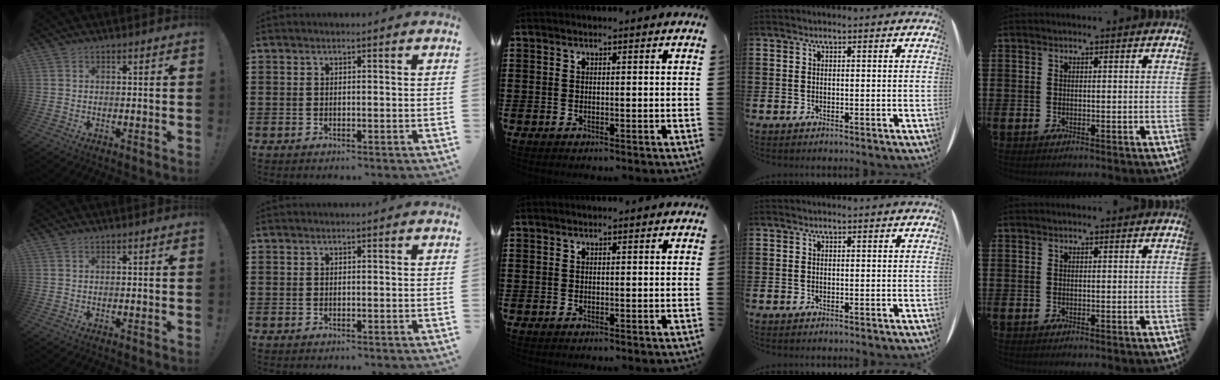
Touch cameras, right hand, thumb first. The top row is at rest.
{}